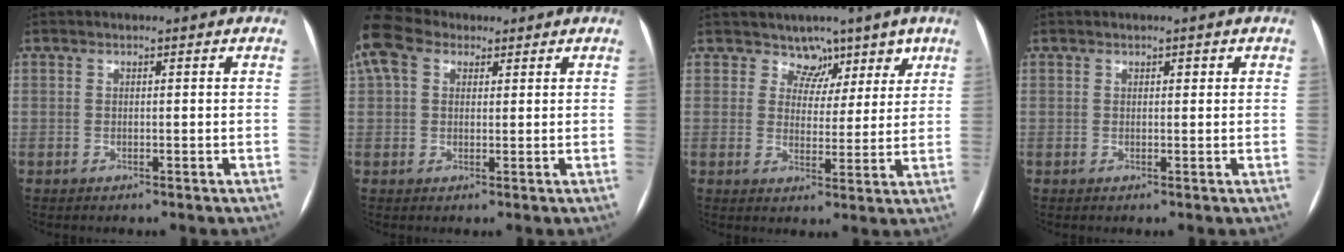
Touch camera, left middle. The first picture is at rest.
{"total": 4.9, "force": [2.6, 3.3, 2.5], "torque": [-0.068, 0.037, 0.053]}
{"total": 5.7, "force": [4.1, 3.9, -0.2], "torque": [0.019, -0.008, 0.052]}
{"total": 1.0, "force": [0.5, 0.6, 0.6], "torque": [-0.004, 0.004, 0.005]}